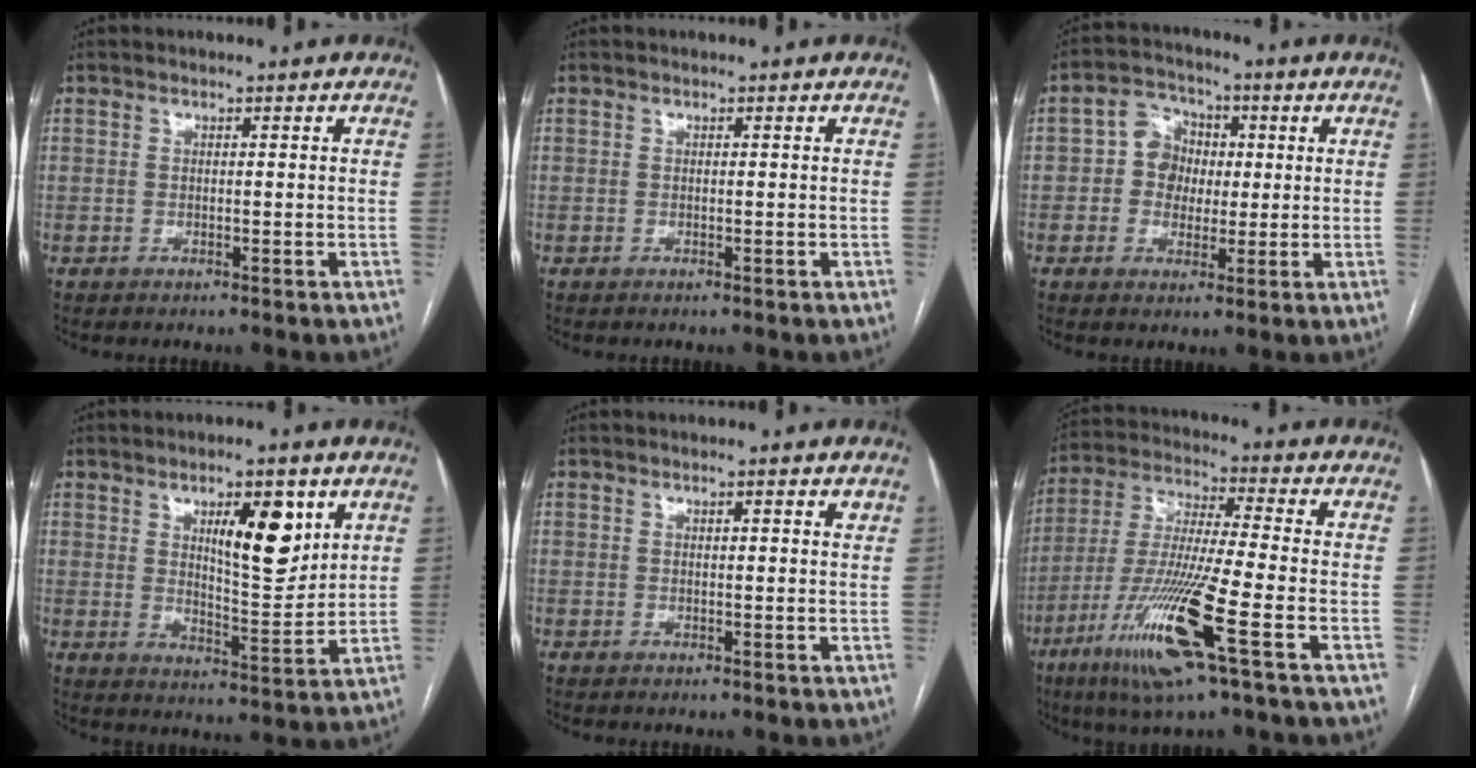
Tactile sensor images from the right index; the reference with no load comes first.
{"total": 0.0}
{"total": 6.4, "force": [0.3, 5.7, 2.9], "torque": [-0.052, 0.025, 0.006]}
{"total": 9.8, "force": [4.4, 2.8, 8.2], "torque": [-0.127, -0.005, 0.075]}
{"total": 1.9, "force": [1.4, 0.4, 1.3], "torque": [-0.017, 0.002, 0.019]}
{"total": 15.7, "force": [-6.7, -0.2, 14.1], "torque": [-0.293, -0.028, -0.128]}